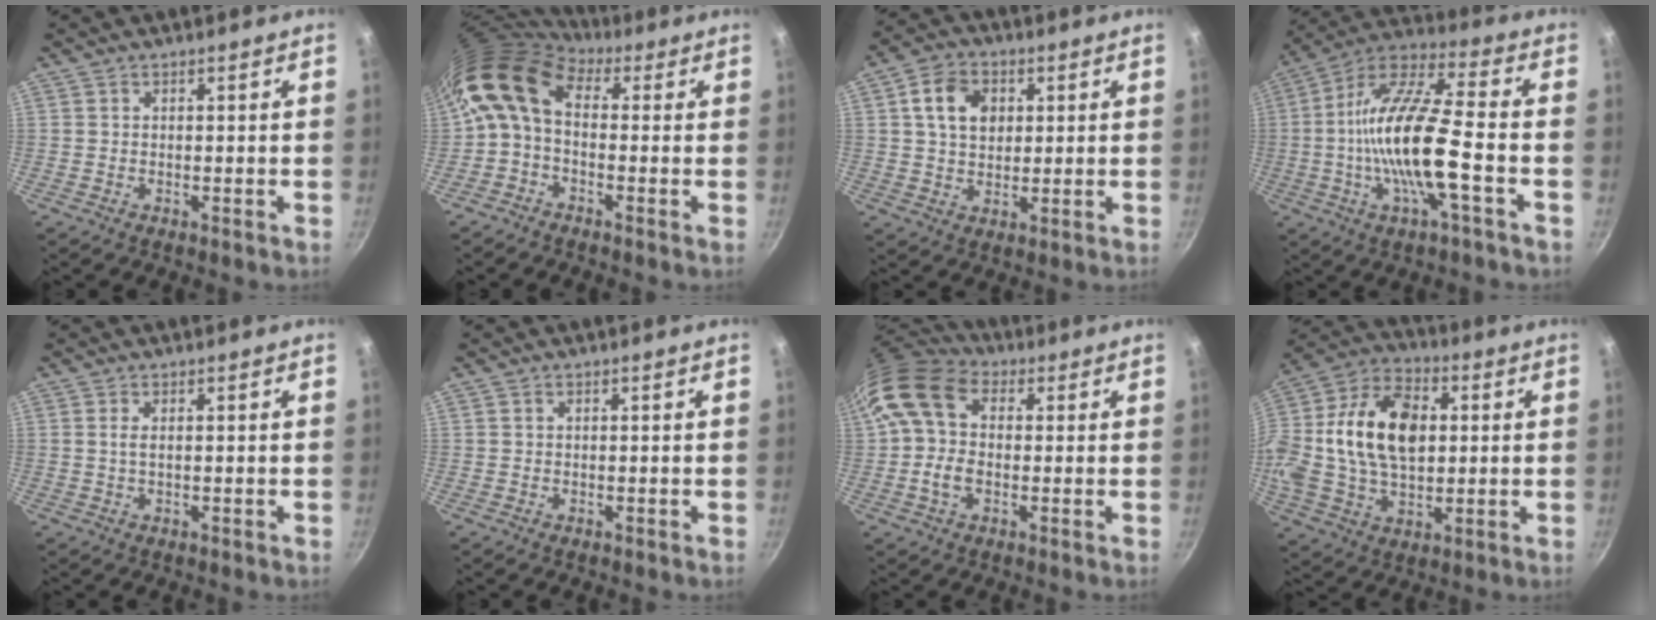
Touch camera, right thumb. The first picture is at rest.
{"total": 9.7, "force": [1.1, 6.3, 7.4], "torque": [-0.133, 0.027, 0.000]}
{"total": 8.7, "force": [2.3, 6.5, 5.3], "torque": [-0.076, 0.005, 0.034]}
{"total": 17.8, "force": [-3.4, 4.4, 16.9], "torque": [-0.318, 0.033, -0.077]}
{"total": 1.3, "force": [0.3, 0.5, 1.2], "torque": [-0.024, -0.001, 0.004]}
{"total": 0.0}
{"total": 13.1, "force": [1.4, 9.3, 9.2], "torque": [-0.172, 0.019, 0.010]}
{"total": 21.9, "force": [2.6, 14.3, 16.4], "torque": [-0.299, 0.027, 0.034]}